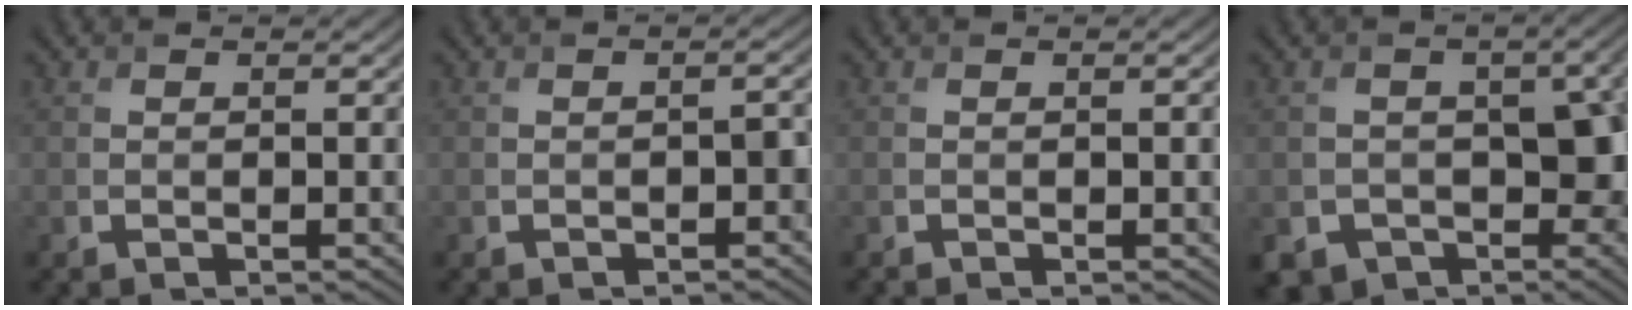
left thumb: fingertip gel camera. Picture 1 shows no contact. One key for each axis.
{"total": 1.7, "fx": -0.9, "fy": 0.7, "fz": 1.2, "tx": -0.018, "ty": 0.004, "tz": -0.016}
{"total": 0.9, "fx": -0.4, "fy": 0.2, "fz": 0.8, "tx": -0.010, "ty": 0.001, "tz": -0.010}
{"total": 10.9, "fx": -3.4, "fy": 8.1, "fz": 6.5, "tx": -0.093, "ty": -0.044, "tz": -0.046}